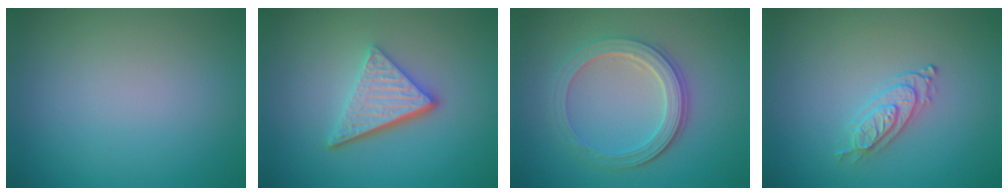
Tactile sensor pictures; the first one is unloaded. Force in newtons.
{"total": 4.8, "press": 3.4, "slide": 3.4}
{"total": 4.5, "press": 3.6, "slide": 2.7}
{"total": 2.2, "press": 2.0, "slide": 0.7}